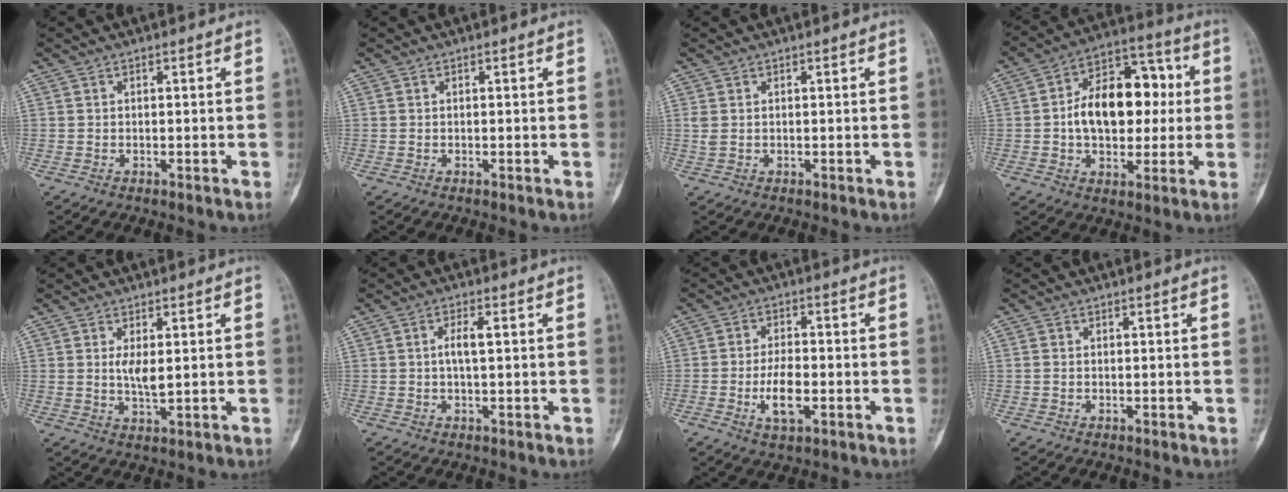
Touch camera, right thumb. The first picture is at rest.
{"total": 0.0}
{"total": 1.3, "force": [0.3, 0.7, 1.0], "torque": [-0.032, 0.006, 0.012]}
{"total": 17.1, "force": [0.9, 11.0, 13.0], "torque": [-0.164, 0.033, 0.010]}
{"total": 3.6, "force": [0.8, 1.2, 3.3], "torque": [-0.062, -0.012, 0.020]}
{"total": 3.0, "force": [0.4, 0.8, 2.9], "torque": [-0.060, 0.008, 0.007]}
{"total": 6.7, "force": [-1.9, 3.1, 5.6], "torque": [-0.100, 0.006, -0.032]}
{"total": 0.8, "force": [0.0, 0.6, 0.5], "torque": [-0.012, 0.000, 0.002]}